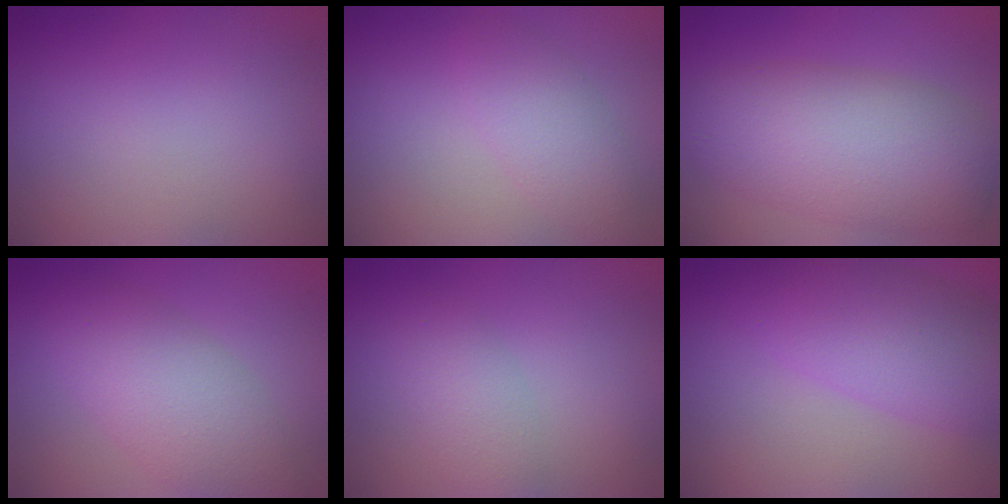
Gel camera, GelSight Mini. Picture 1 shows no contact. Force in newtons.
{"total": 2.7, "press": 2.7, "slide": 0.0}
{"total": 8.2, "press": 8.2, "slide": 0.4}
{"total": 5.4, "press": 5.3, "slide": 0.2}
{"total": 2.3, "press": 2.3, "slide": 0.1}
{"total": 5.4, "press": 5.4, "slide": 0.2}